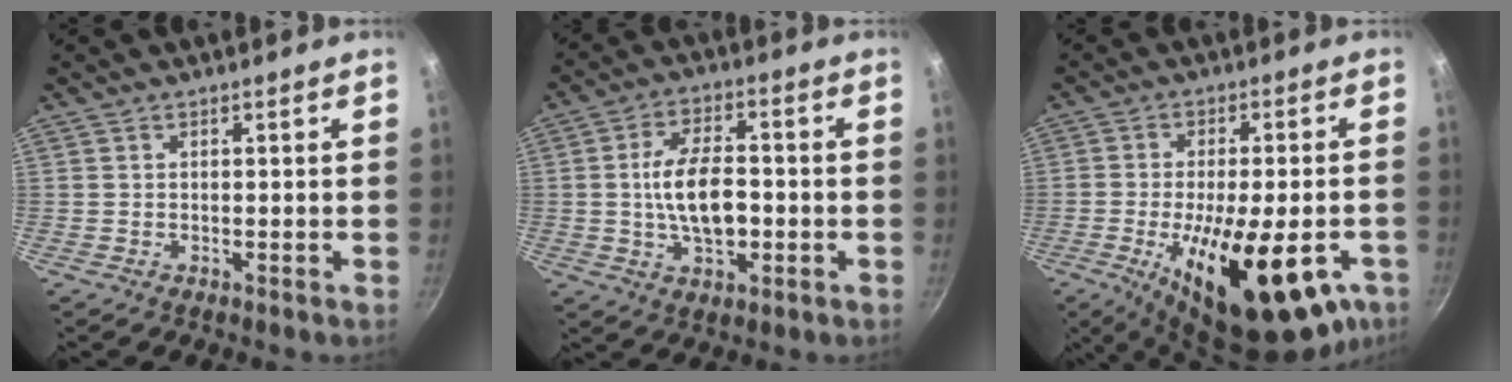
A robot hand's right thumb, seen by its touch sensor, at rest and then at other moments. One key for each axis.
{"total": 11.4, "fx": -1.1, "fy": 6.1, "fz": 9.5, "tx": -0.152, "ty": 0.020, "tz": -0.021}
{"total": 24.6, "fx": -8.9, "fy": 9.4, "fz": 21.0, "tx": -0.293, "ty": 0.002, "tz": -0.119}